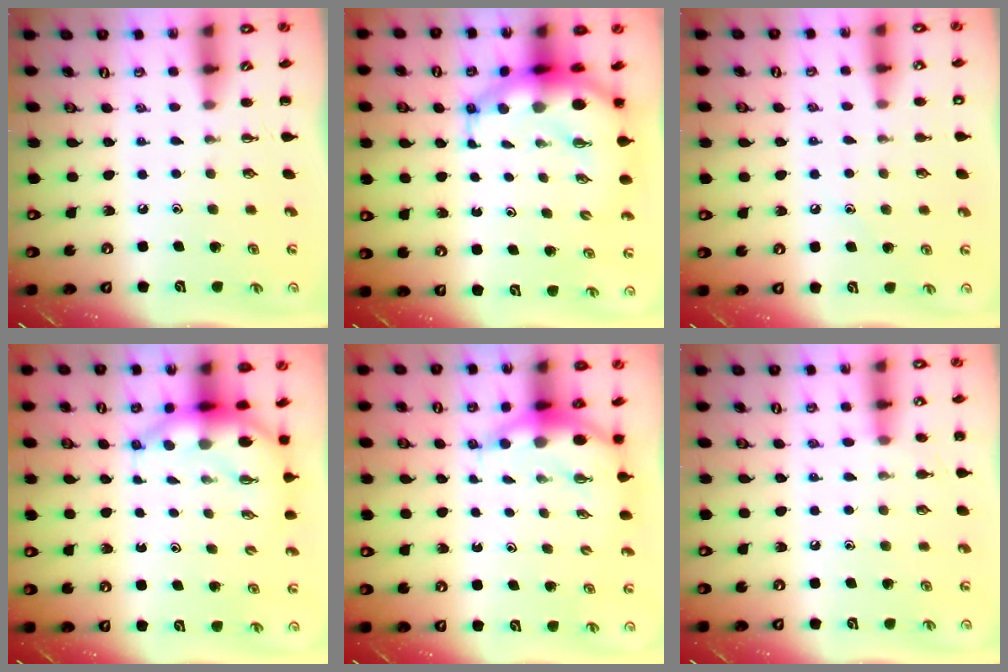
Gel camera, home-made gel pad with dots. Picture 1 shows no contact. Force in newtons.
{"total": 9.4, "press": 9.1, "slide": 2.5}
{"total": 6.7, "press": 6.5, "slide": 1.8}
{"total": 7.0, "press": 6.9, "slide": 1.2}
{"total": 6.4, "press": 6.3, "slide": 1.2}
{"total": 7.7, "press": 7.3, "slide": 2.4}